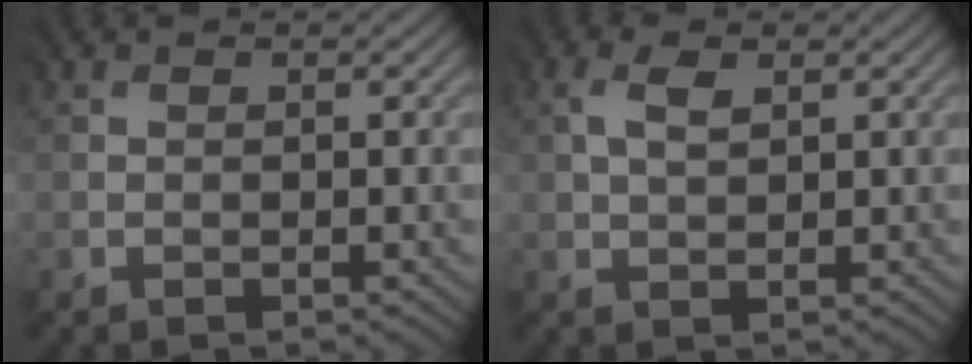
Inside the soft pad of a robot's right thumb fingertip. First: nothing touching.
{"total": 2.7, "force": [1.3, 1.4, 1.9], "torque": [-0.052, 0.004, 0.024]}